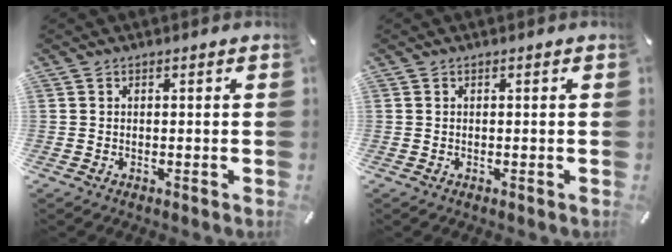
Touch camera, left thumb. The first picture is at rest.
{"total": 0.0}